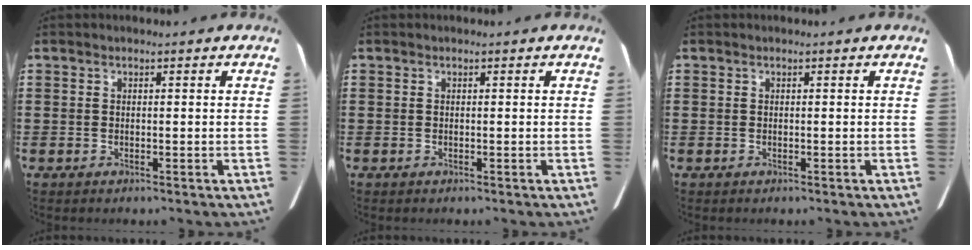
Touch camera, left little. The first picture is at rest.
{"total": 0.0}
{"total": 0.0}